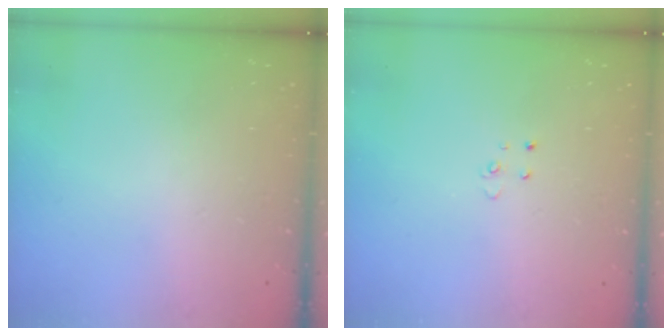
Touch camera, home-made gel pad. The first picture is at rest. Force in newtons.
{"total": 2.6, "press": 2.6, "slide": 0.2}